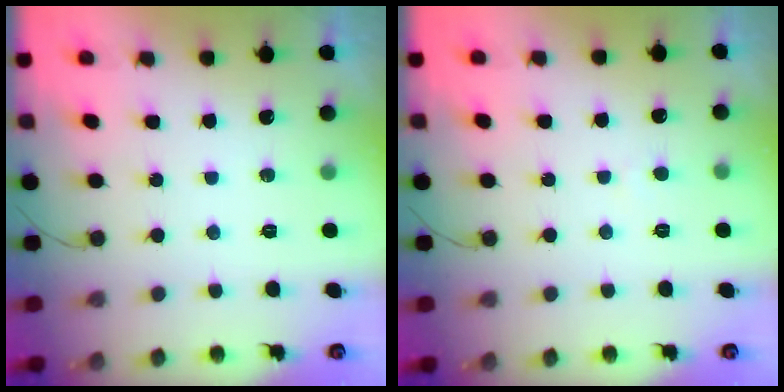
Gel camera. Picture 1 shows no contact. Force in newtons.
{"total": 1.6, "press": 1.6, "slide": 0.1}